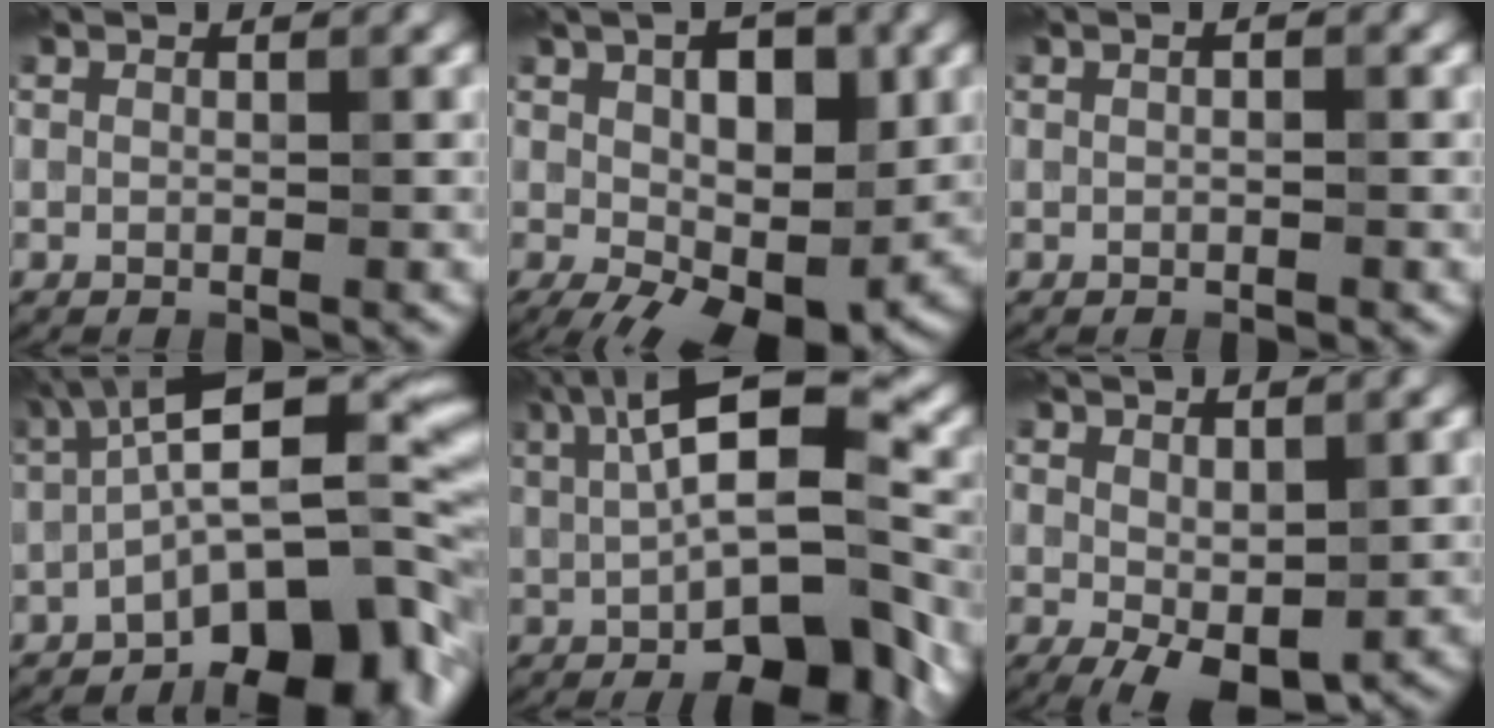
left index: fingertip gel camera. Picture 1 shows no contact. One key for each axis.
{"total": 12.2, "fx": -1.2, "fy": 6.6, "fz": 10.2, "tx": -0.138, "ty": -0.001, "tz": -0.007}
{"total": 0.6, "fx": -0.1, "fy": 0.1, "fz": 0.6, "tx": -0.011, "ty": 0.002, "tz": 0.000}
{"total": 14.1, "fx": -4.0, "fy": 5.2, "fz": 12.5, "tx": -0.157, "ty": 0.027, "tz": -0.067}
{"total": 13.2, "fx": -0.2, "fy": 4.4, "fz": 12.4, "tx": -0.170, "ty": 0.020, "tz": 0.000}
{"total": 4.3, "fx": -0.8, "fy": 2.3, "fz": 3.6, "tx": -0.067, "ty": -0.010, "tz": -0.005}